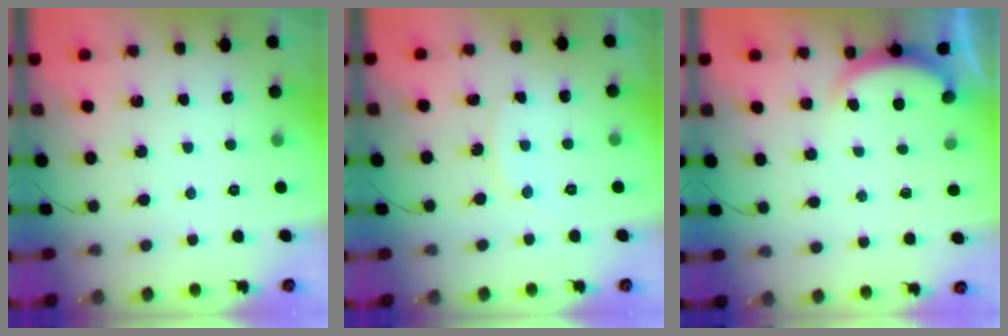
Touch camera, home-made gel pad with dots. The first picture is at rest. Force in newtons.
{"total": 4.5, "press": 4.5, "slide": 0.6}
{"total": 1.7, "press": 1.6, "slide": 0.5}